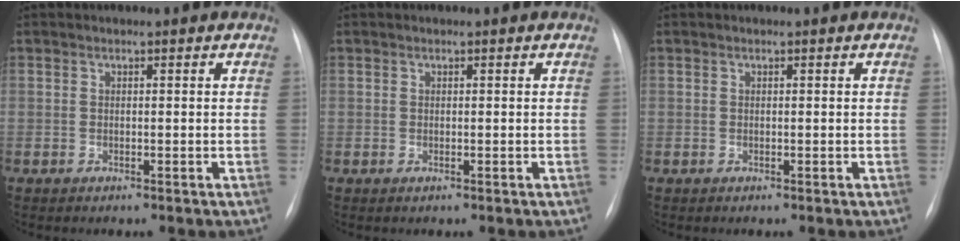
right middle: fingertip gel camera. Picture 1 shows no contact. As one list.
[{"total": 0.0}, {"total": 0.0}]